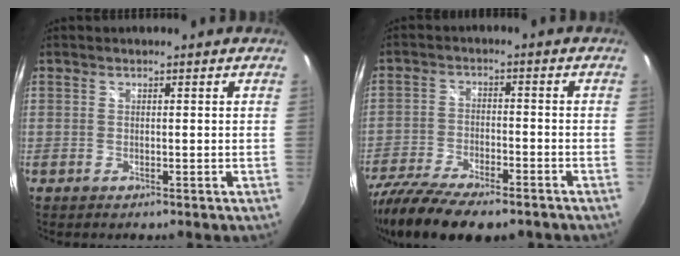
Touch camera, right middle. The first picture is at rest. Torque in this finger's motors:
{"motor_torque": [2.14, 0.00, 0.36, 0.10]}